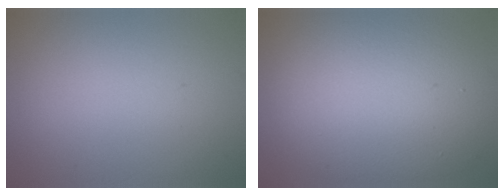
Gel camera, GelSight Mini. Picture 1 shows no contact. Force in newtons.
{"total": 12.3, "press": 12.3, "slide": 0.7}